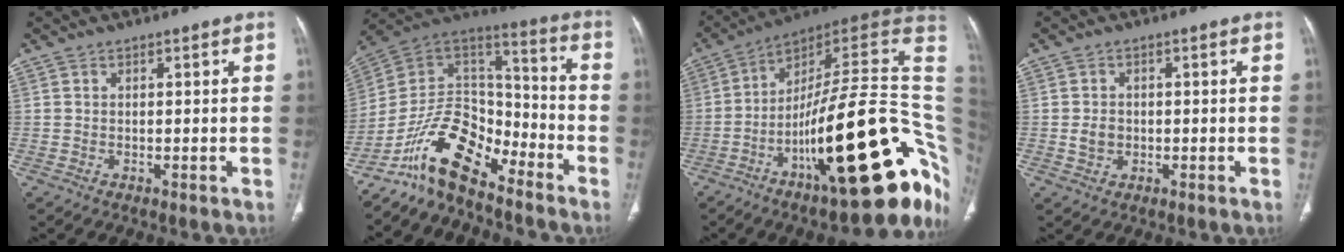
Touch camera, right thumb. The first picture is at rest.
{"total": 16.0, "force": [-11.4, 7.5, 8.4], "torque": [-0.124, 0.101, -0.215]}
{"total": 33.1, "force": [-8.4, 9.1, 30.6], "torque": [-0.360, 0.061, -0.125]}
{"total": 2.7, "force": [-0.3, 2.2, 1.5], "torque": [-0.021, 0.005, -0.003]}